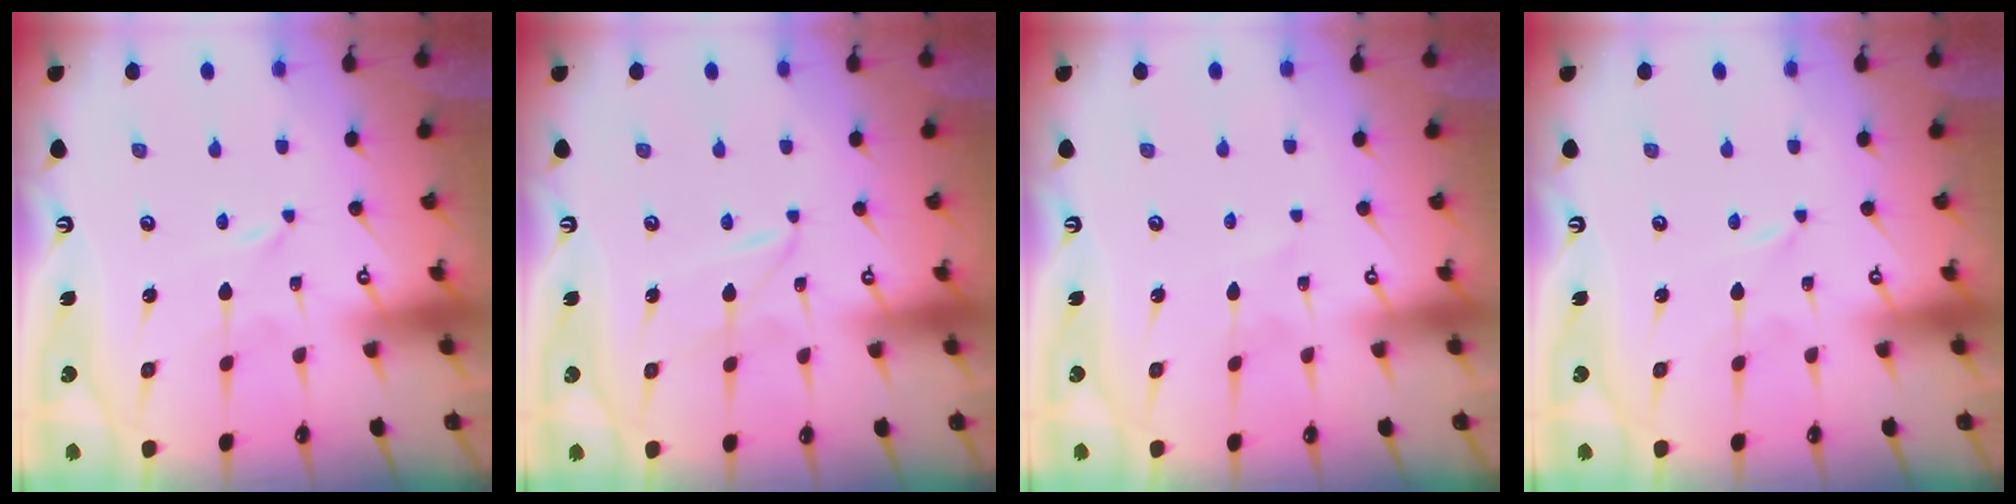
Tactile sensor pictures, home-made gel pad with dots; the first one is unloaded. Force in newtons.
{"total": 2.2, "press": 2.2, "slide": 0.1}
{"total": 1.7, "press": 1.7, "slide": 0.2}
{"total": 0.0}